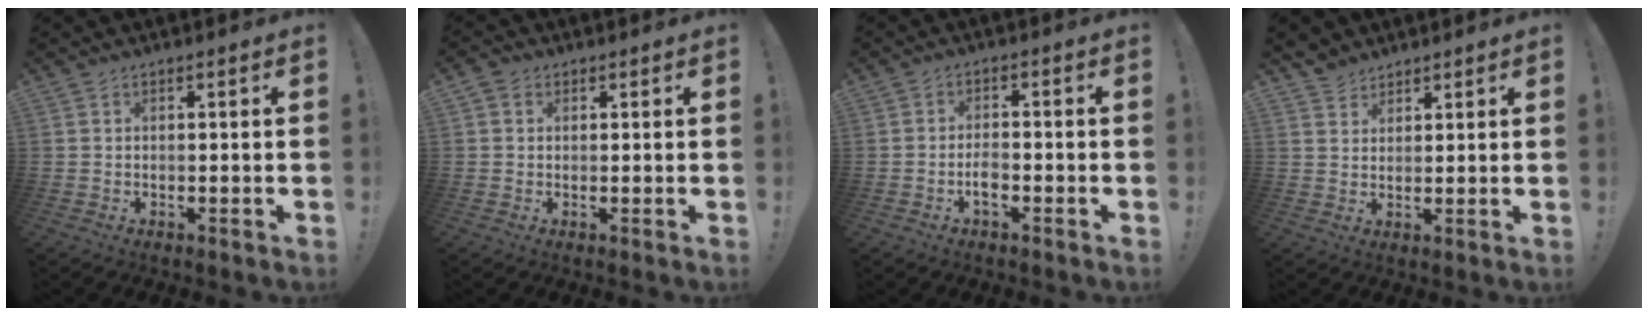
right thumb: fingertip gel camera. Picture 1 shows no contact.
{"total": 1.7, "force": [0.7, 1.5, 0.6], "torque": [-0.010, -0.001, 0.012]}
{"total": 3.6, "force": [-1.9, 2.2, 2.1], "torque": [-0.021, 0.001, -0.035]}
{"total": 4.0, "force": [3.3, 2.3, 0.2], "torque": [-0.007, -0.021, 0.063]}